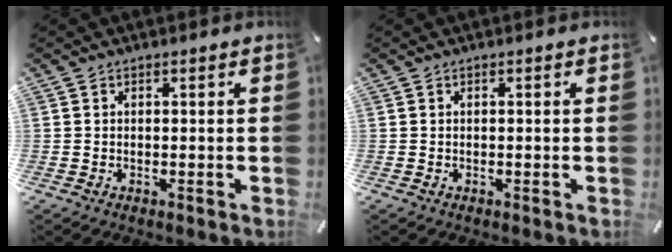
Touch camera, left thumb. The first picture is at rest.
{"total": 0.0}